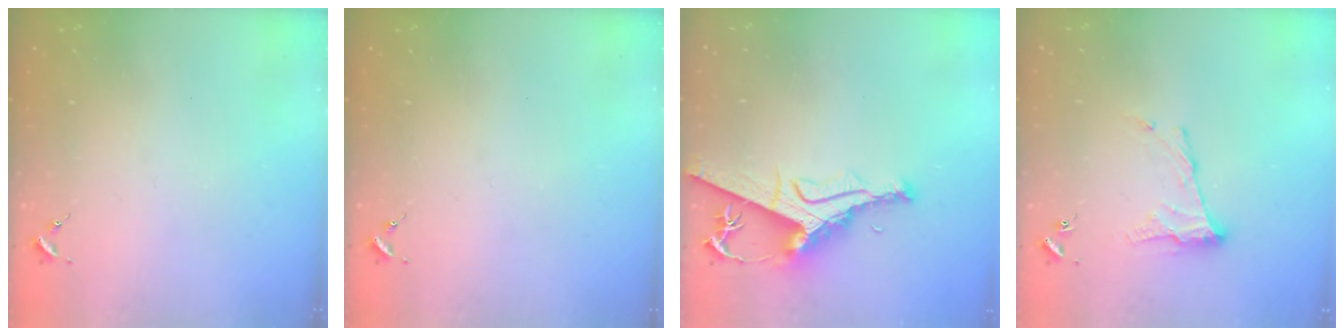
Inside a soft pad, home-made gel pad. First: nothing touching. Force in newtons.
{"total": 0.0}
{"total": 10.9, "press": 10.9, "slide": 1.1}
{"total": 11.4, "press": 11.3, "slide": 0.3}